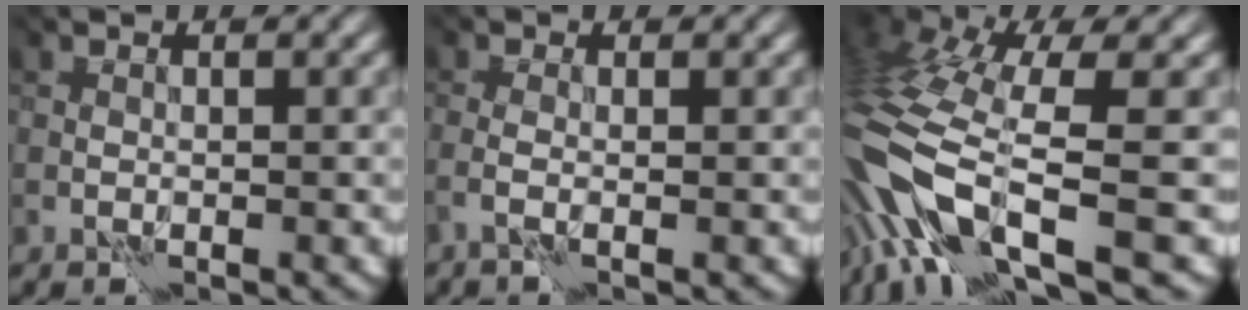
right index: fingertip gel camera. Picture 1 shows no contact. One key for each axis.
{"total": 1.5, "fx": -0.6, "fy": 0.5, "fz": 1.3, "tx": -0.044, "ty": -0.001, "tz": -0.015}
{"total": 12.6, "fx": -4.1, "fy": 4.4, "fz": 11.0, "tx": -0.258, "ty": -0.009, "tz": -0.060}